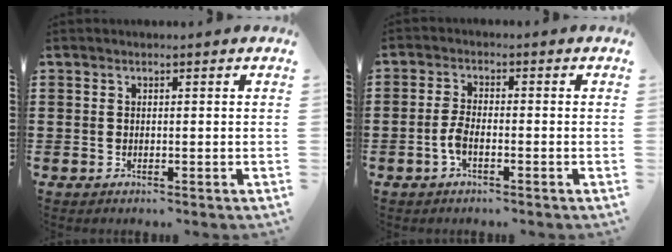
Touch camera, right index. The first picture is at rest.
{"total": 3.1, "force": [-1.3, 0.9, 2.6], "torque": [-0.068, -0.005, -0.030]}